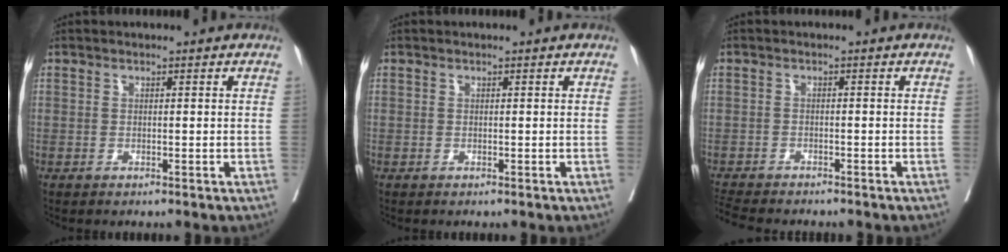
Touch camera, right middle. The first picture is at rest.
{"total": 0.0}
{"total": 7.1, "force": [-6.6, 1.1, 2.6], "torque": [-0.040, -0.010, -0.105]}